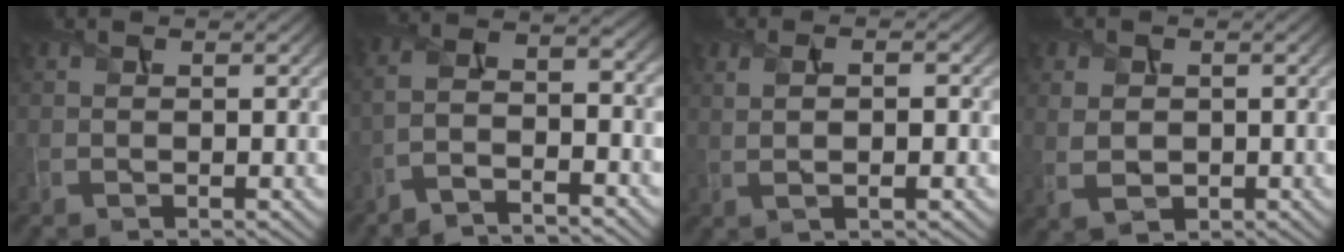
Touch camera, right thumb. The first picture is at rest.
{"total": 7.3, "force": [-4.8, 1.9, 5.1], "torque": [-0.101, 0.000, -0.099]}
{"total": 3.0, "force": [0.2, 0.6, 2.9], "torque": [-0.047, -0.005, 0.005]}
{"total": 3.0, "force": [0.1, 2.3, 2.0], "torque": [-0.044, -0.005, 0.005]}